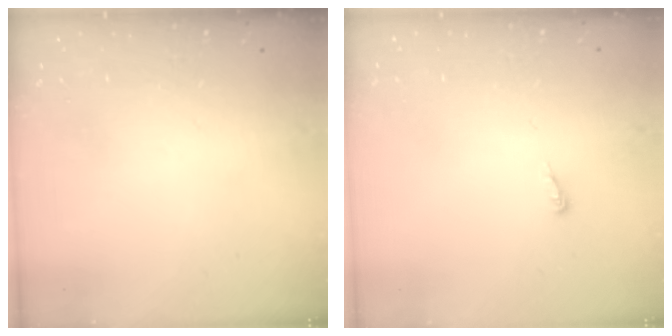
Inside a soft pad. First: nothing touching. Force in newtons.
{"total": 3.5, "press": 3.5, "slide": 0.3}